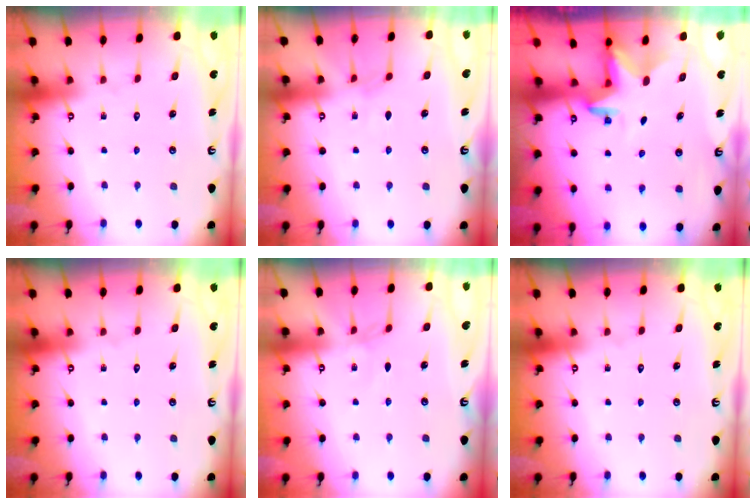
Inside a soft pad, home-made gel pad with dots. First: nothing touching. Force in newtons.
{"total": 4.1, "press": 4.1, "slide": 0.5}
{"total": 2.9, "press": 2.9, "slide": 0.2}
{"total": 0.0}
{"total": 2.2, "press": 2.1, "slide": 0.4}
{"total": 0.0}